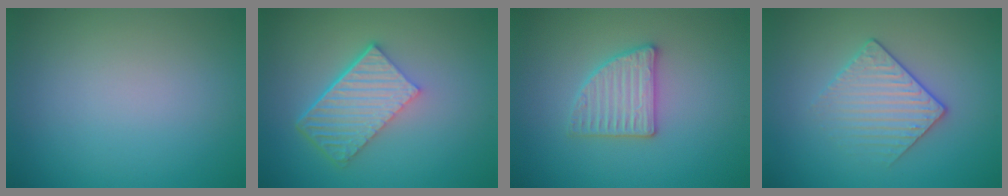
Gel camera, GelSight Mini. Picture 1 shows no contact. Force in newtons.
{"total": 5.7, "press": 3.9, "slide": 4.2}
{"total": 2.8, "press": 2.8, "slide": 0.4}
{"total": 2.4, "press": 2.1, "slide": 1.1}